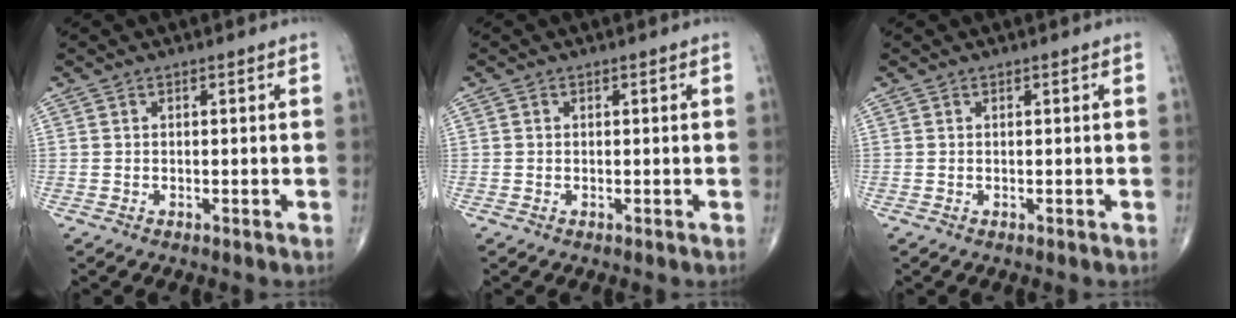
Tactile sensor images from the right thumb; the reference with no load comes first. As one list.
[{"total": 0.0}, {"total": 0.0}]